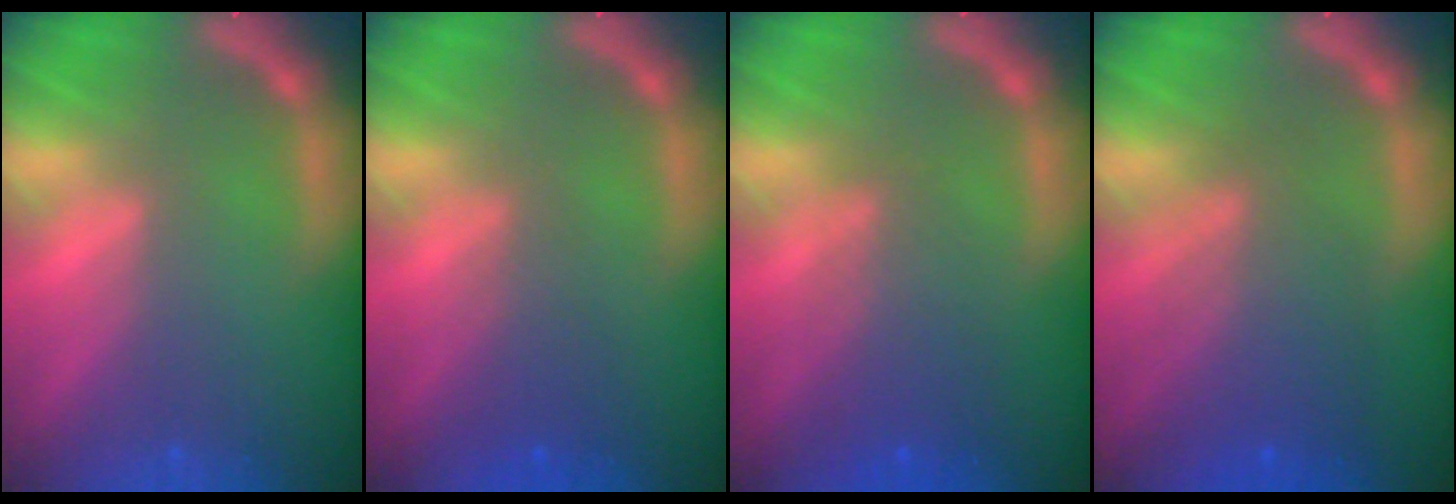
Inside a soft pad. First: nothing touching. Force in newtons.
{"total": 2.5}
{"total": 4.1}
{"total": 6.0}